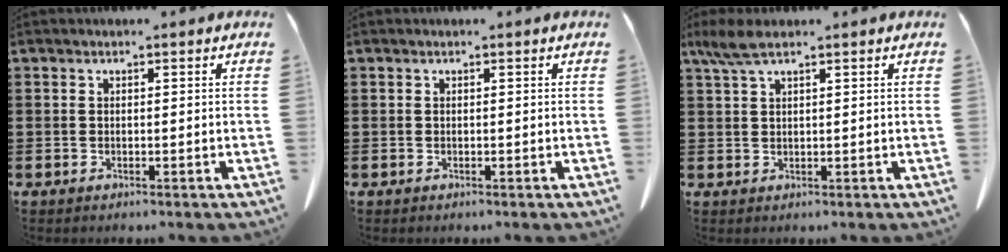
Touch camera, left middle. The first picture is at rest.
{"total": 0.0}
{"total": 3.7, "force": [2.4, 0.8, 2.8], "torque": [-0.067, -0.001, 0.041]}